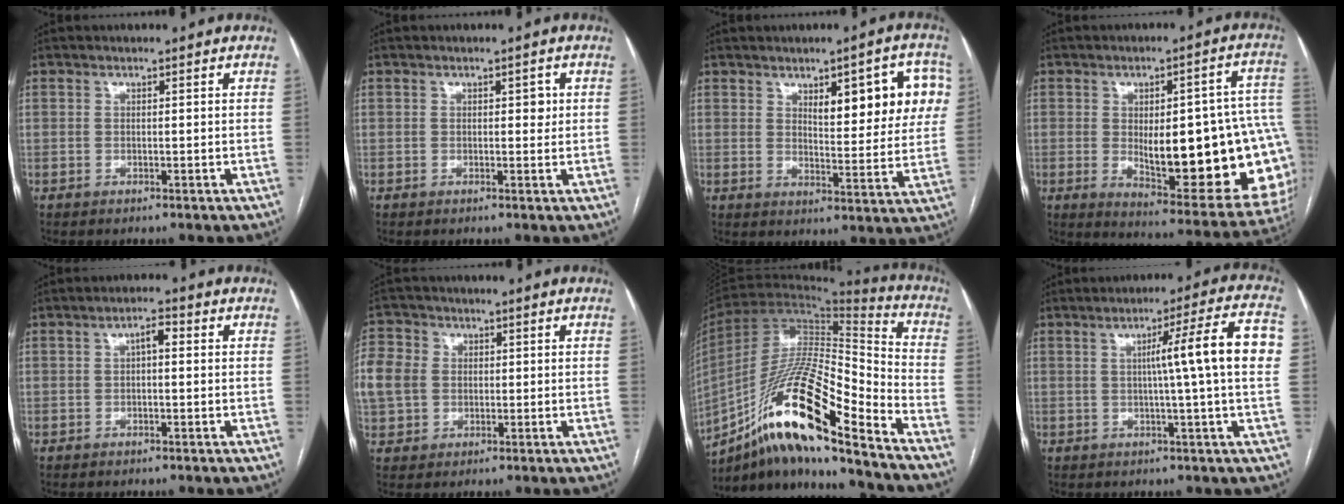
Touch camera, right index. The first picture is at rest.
{"total": 1.6, "force": [0.4, 0.9, 1.3], "torque": [-0.017, 0.004, 0.004]}
{"total": 11.8, "force": [4.4, 3.6, 10.4], "torque": [-0.127, 0.014, 0.060]}
{"total": 25.4, "force": [-2.8, 7.2, 24.2], "torque": [-0.228, 0.014, -0.008]}
{"total": 2.5, "force": [0.3, 0.9, 2.3], "torque": [-0.040, 0.013, 0.004]}
{"total": 24.0, "force": [3.1, 21.4, 10.3], "torque": [-0.367, 0.088, 0.073]}
{"total": 21.5, "force": [-13.0, 2.4, 17.0], "torque": [-0.323, -0.012, -0.234]}
{"total": 11.3, "force": [1.0, -1.5, 11.1], "torque": [-0.158, 0.012, 0.009]}